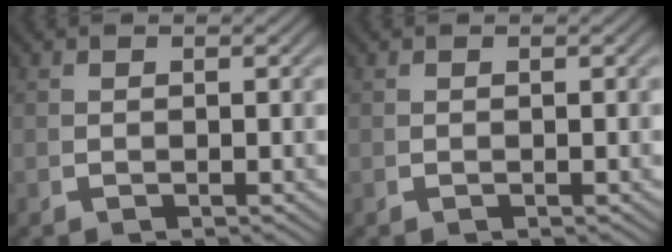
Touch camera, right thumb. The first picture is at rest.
{"total": 0.0}